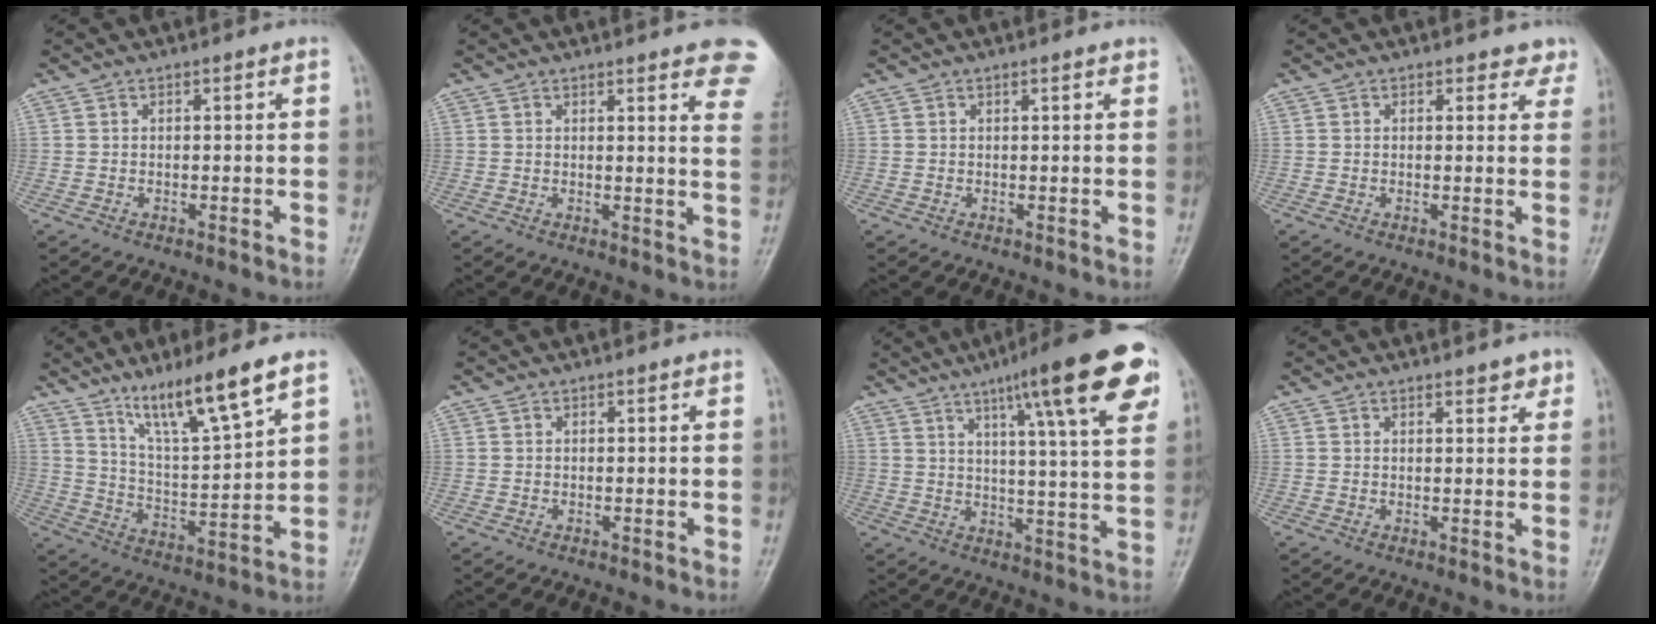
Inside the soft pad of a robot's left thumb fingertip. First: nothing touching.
{"total": 12.8, "force": [9.2, 2.9, 8.5], "torque": [-0.075, -0.032, 0.089]}
{"total": 1.0, "force": [0.8, 0.2, 0.6], "torque": [-0.006, -0.002, 0.010]}
{"total": 3.3, "force": [2.9, 1.7, 0.3], "torque": [0.030, -0.016, 0.014]}
{"total": 13.4, "force": [9.1, 1.5, 9.8], "torque": [-0.171, -0.054, 0.172]}
{"total": 0.0}
{"total": 20.0, "force": [10.5, 3.0, 16.8], "torque": [-0.220, -0.024, 0.146]}
{"total": 2.5, "force": [1.9, 1.1, 1.2], "torque": [-0.001, -0.010, 0.023]}